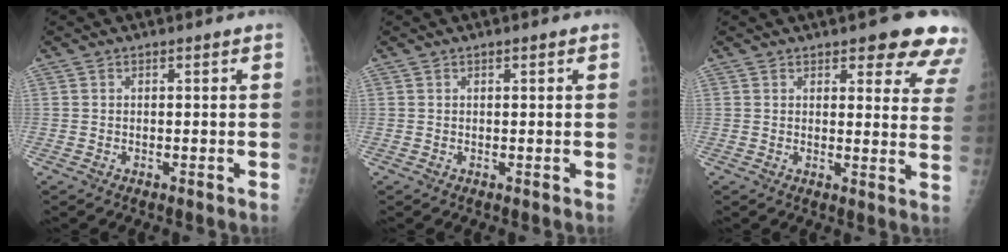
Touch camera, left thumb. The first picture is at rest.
{"total": 0.8, "force": [0.4, 0.2, 0.7], "torque": [-0.011, 0.001, 0.004]}
{"total": 12.2, "force": [8.8, 4.2, 7.4], "torque": [-0.036, -0.041, 0.084]}